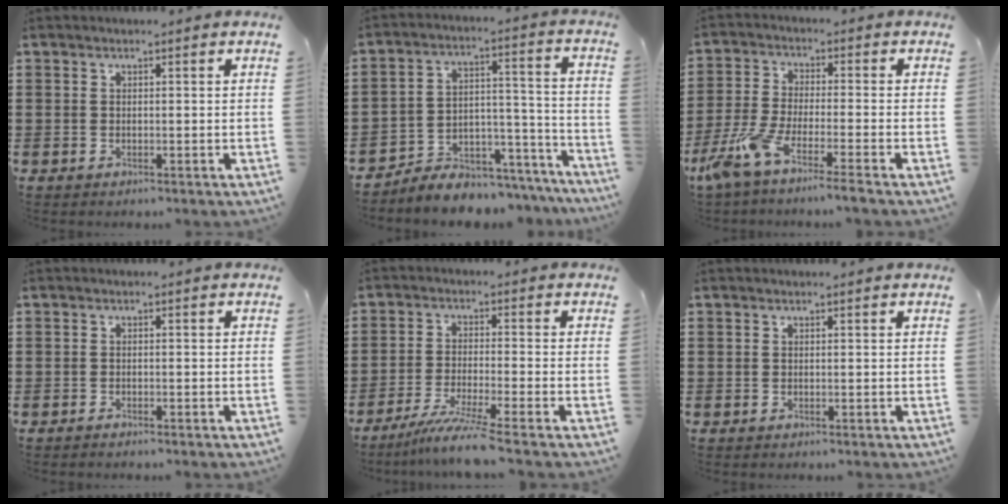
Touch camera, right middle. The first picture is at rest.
{"total": 6.1, "force": [-5.8, 1.8, 0.5], "torque": [-0.006, 0.013, -0.115]}
{"total": 6.4, "force": [-5.3, -0.1, 3.7], "torque": [-0.109, -0.023, -0.112]}
{"total": 1.2, "force": [-1.1, 0.1, 0.1], "torque": [-0.005, 0.002, -0.023]}
{"total": 6.4, "force": [-5.1, -0.5, 3.7], "torque": [-0.078, -0.020, -0.100]}
{"total": 0.0}